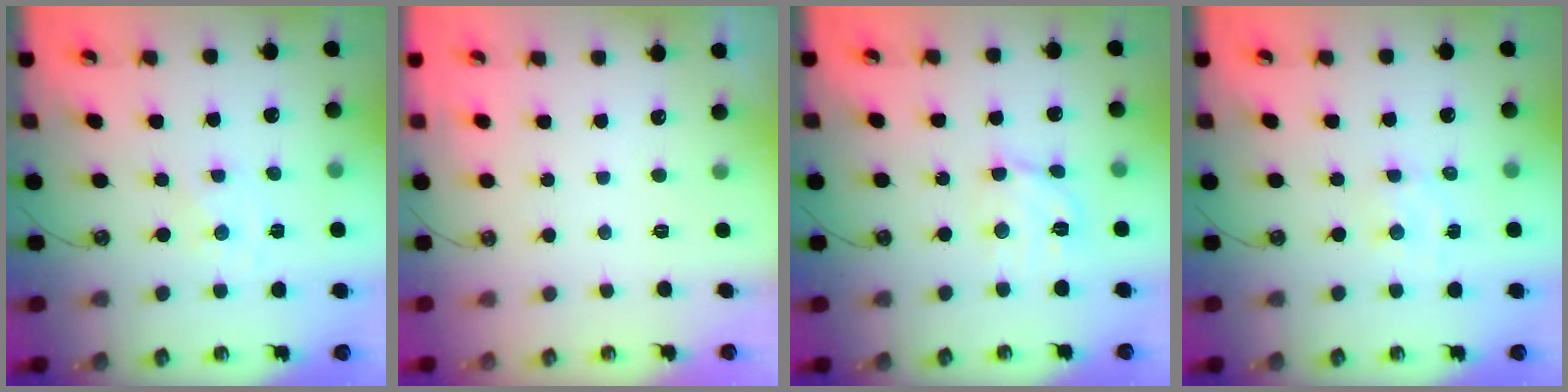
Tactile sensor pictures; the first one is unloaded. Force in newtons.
{"total": 0.0}
{"total": 10.6, "press": 10.5, "slide": 1.3}
{"total": 2.3, "press": 2.3, "slide": 0.3}